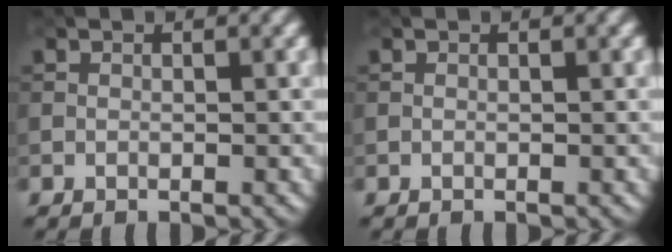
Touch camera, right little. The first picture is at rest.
{"total": 0.0}